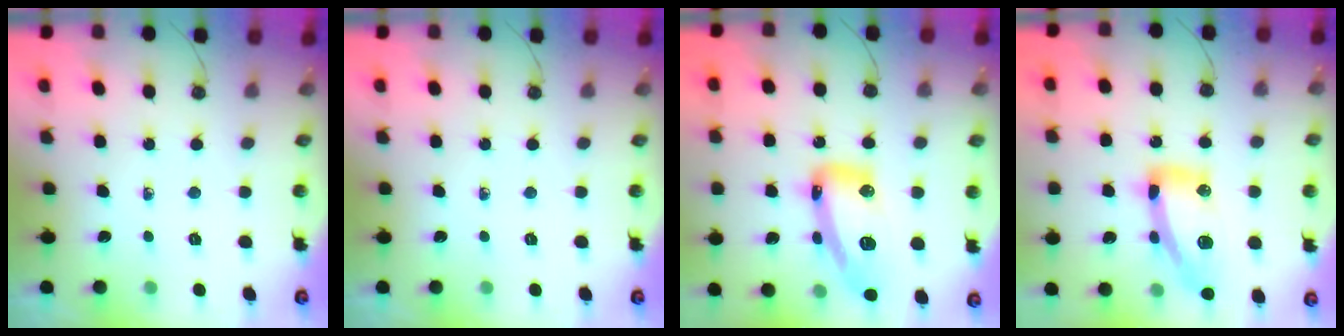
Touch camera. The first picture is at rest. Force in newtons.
{"total": 0.0}
{"total": 17.2, "press": 17.0, "slide": 2.2}
{"total": 15.4, "press": 15.3, "slide": 1.9}